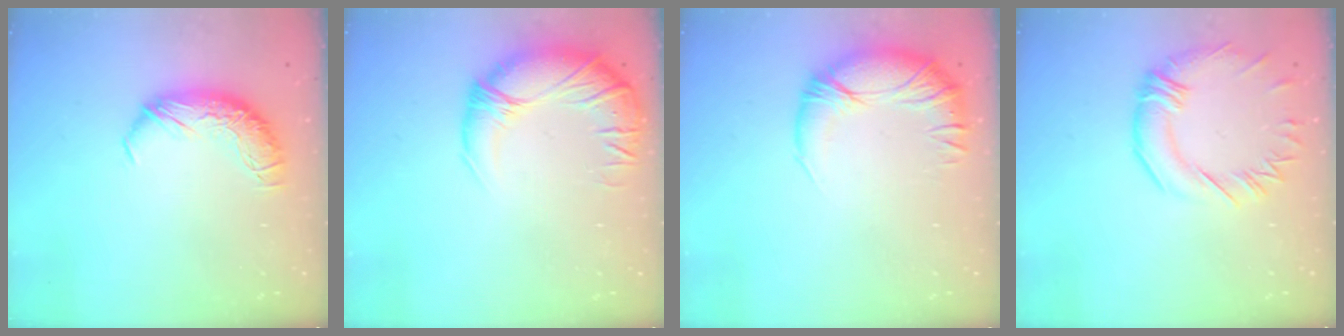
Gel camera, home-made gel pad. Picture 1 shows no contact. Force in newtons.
{"total": 5.3, "press": 3.6, "slide": 3.8}
{"total": 3.2, "press": 1.2, "slide": 3.0}
{"total": 2.6, "press": 2.2, "slide": 1.3}